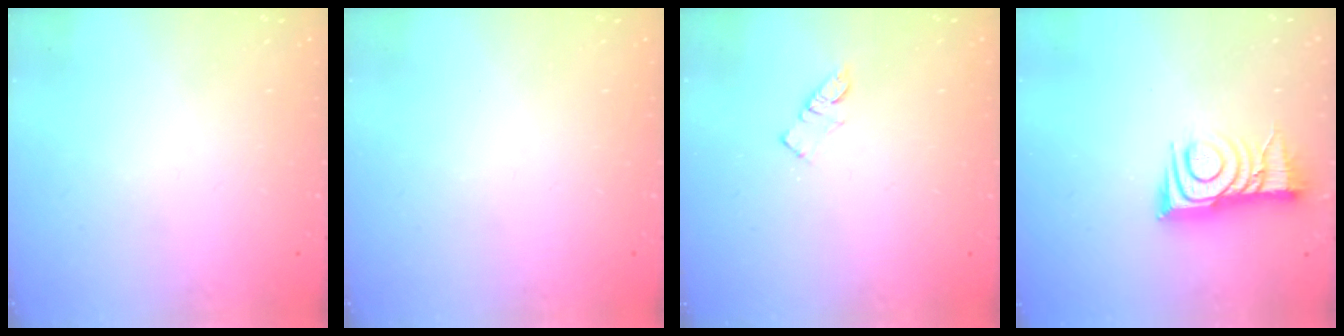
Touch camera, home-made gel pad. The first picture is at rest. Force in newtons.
{"total": 0.0}
{"total": 4.2, "press": 4.1, "slide": 0.3}
{"total": 9.8, "press": 9.8, "slide": 0.6}